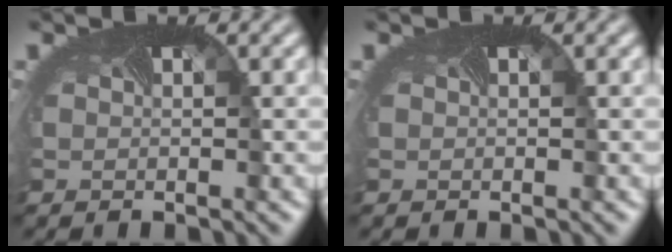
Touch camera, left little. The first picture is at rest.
{"total": 0.0}